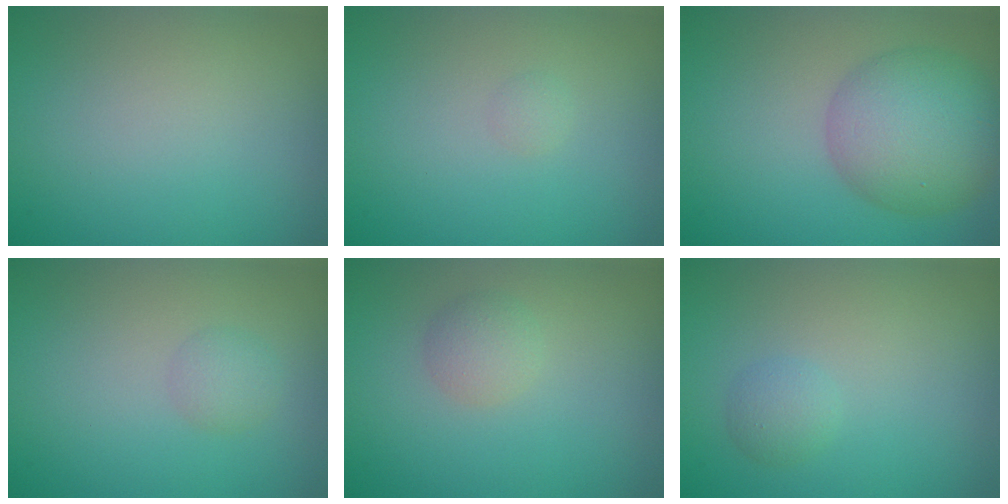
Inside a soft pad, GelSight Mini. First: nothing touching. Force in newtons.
{"total": 0.6, "press": 0.6, "slide": 0.0}
{"total": 7.7, "press": 7.7, "slide": 0.3}
{"total": 1.4, "press": 1.4, "slide": 0.0}
{"total": 1.7, "press": 1.7, "slide": 0.0}
{"total": 1.4, "press": 1.4, "slide": 0.1}